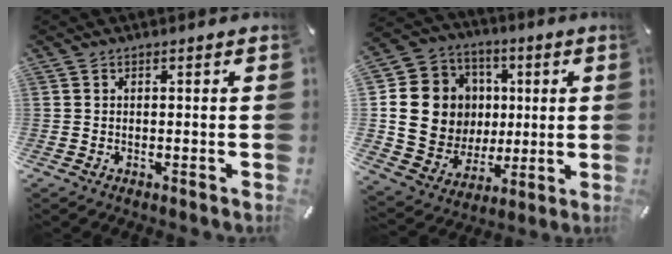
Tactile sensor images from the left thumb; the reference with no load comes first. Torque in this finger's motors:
{"motor_torque": [1.71, 1.68, 0.46, -0.11, 0.11]}